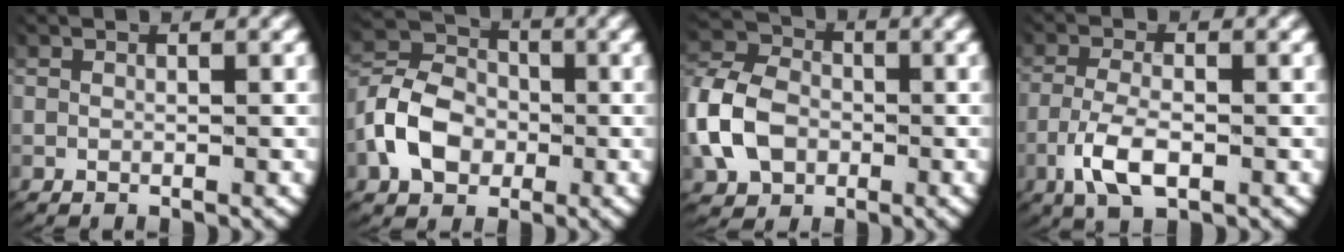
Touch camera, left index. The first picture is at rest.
{"total": 7.6, "force": [-0.7, 6.5, 3.9], "torque": [-0.083, -0.007, -0.020]}
{"total": 7.8, "force": [-0.6, 6.7, 4.0], "torque": [-0.088, -0.007, -0.016]}
{"total": 4.3, "force": [-1.8, 1.9, 3.4], "torque": [-0.077, -0.013, -0.026]}